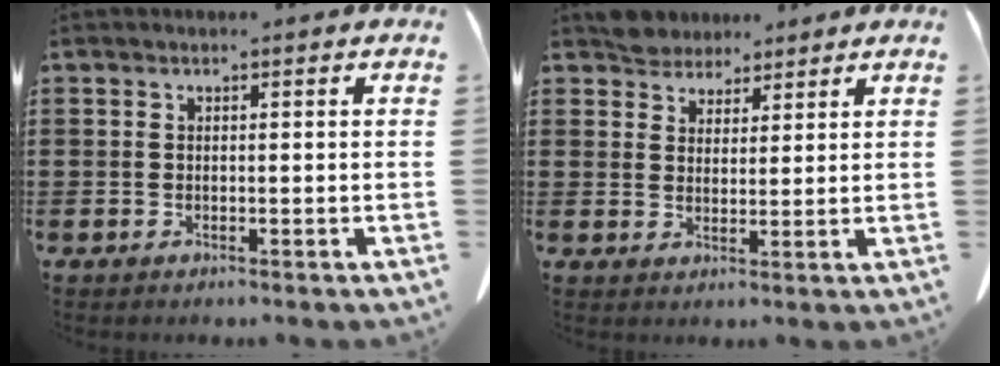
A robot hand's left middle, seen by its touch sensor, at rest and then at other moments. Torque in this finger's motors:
{"motor_torque": [0.46, 0.16, 0.08, 0.01]}